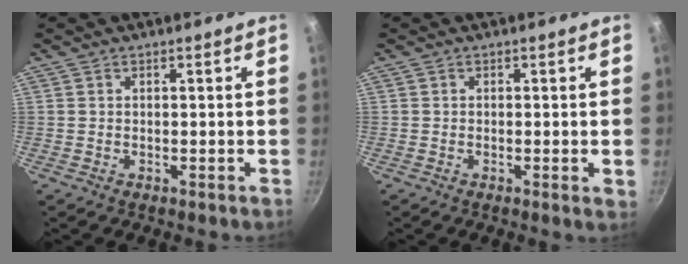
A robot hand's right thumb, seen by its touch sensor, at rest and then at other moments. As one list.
[{"total": 1.3, "force": [-0.2, 0.2, 1.3], "torque": [-0.019, -0.003, -0.006]}]